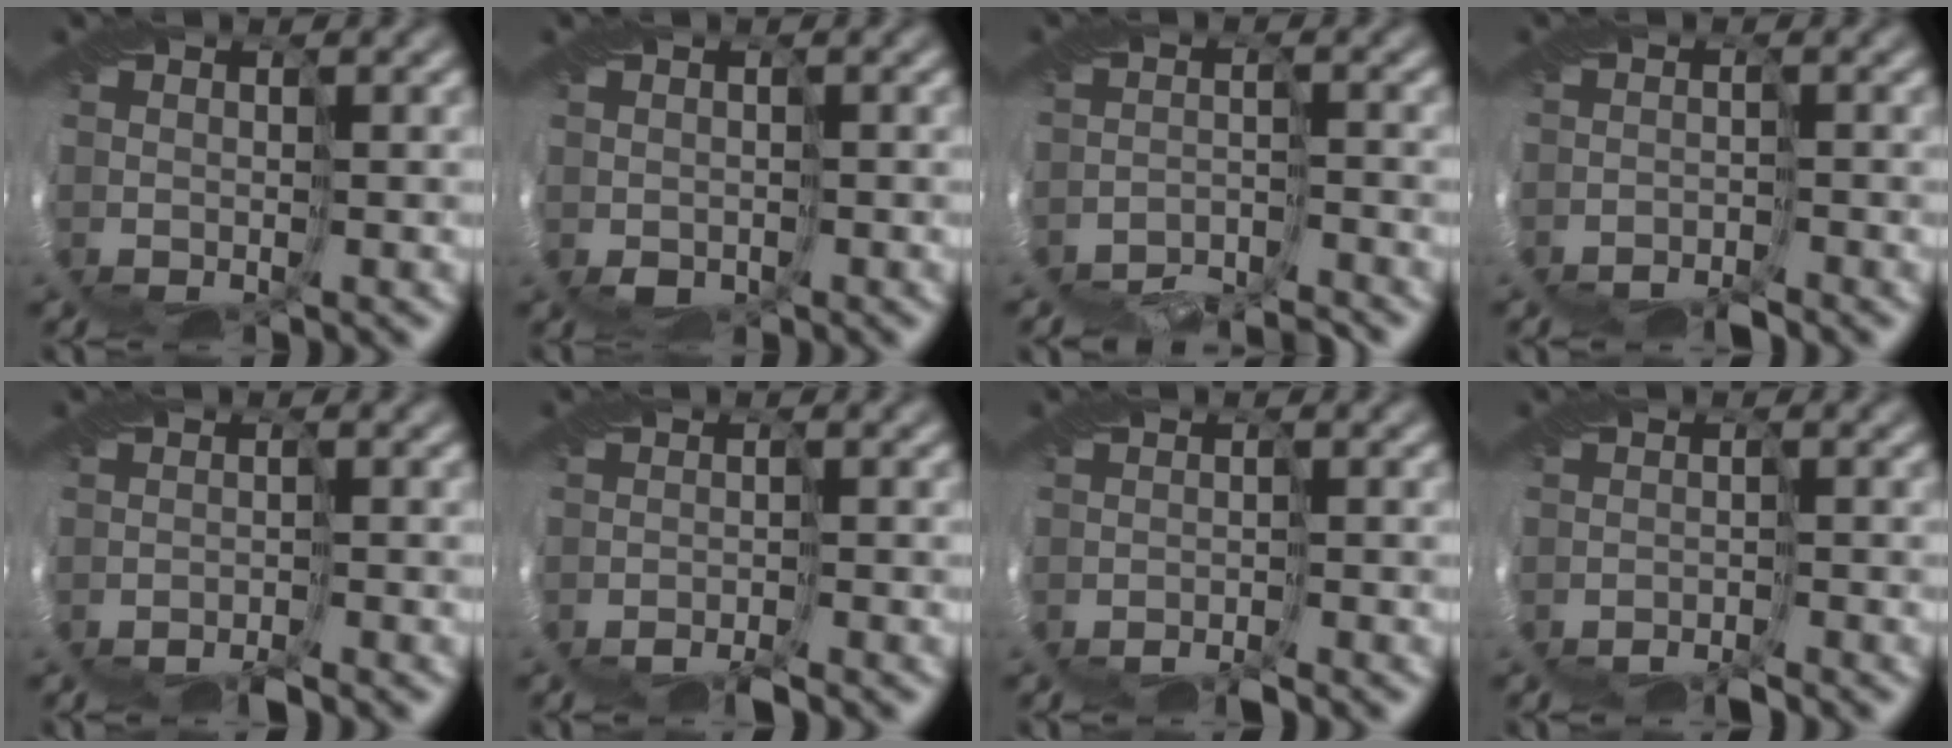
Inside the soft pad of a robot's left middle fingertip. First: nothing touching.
{"total": 1.1, "force": [-0.8, 0.8, -0.1], "torque": [0.001, -0.001, -0.009]}
{"total": 5.8, "force": [-5.8, 0.2, 0.1], "torque": [-0.009, -0.010, -0.105]}
{"total": 3.1, "force": [-3.1, 0.1, 0.1], "torque": [0.012, -0.002, -0.056]}
{"total": 2.6, "force": [-2.6, 0.0, 0.2], "torque": [0.010, -0.002, -0.049]}
{"total": 2.8, "force": [-2.7, 0.0, 0.5], "torque": [0.001, -0.001, -0.055]}
{"total": 2.5, "force": [-2.5, 0.1, 0.5], "torque": [0.008, 0.000, -0.044]}
{"total": 3.0, "force": [-3.0, 0.2, 0.3], "torque": [0.011, -0.002, -0.052]}